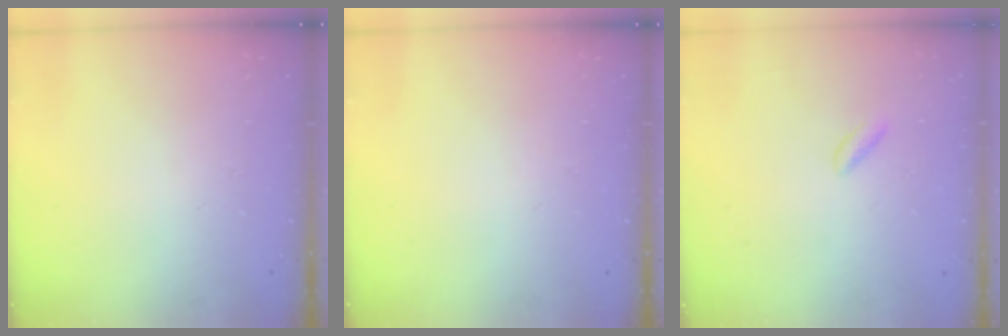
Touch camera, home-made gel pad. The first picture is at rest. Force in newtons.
{"total": 0.0}
{"total": 1.3, "press": 1.1, "slide": 0.7}